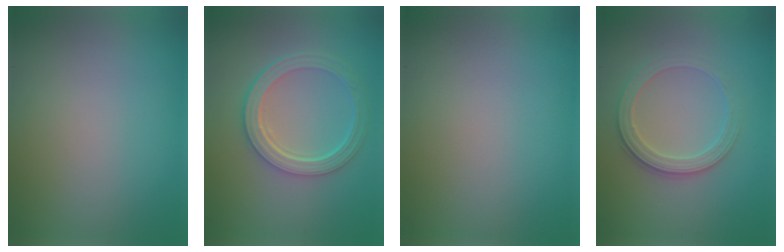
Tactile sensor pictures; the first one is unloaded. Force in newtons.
{"total": 5.0, "press": 3.8, "slide": 3.3}
{"total": 0.0}
{"total": 2.9, "press": 2.8, "slide": 0.7}